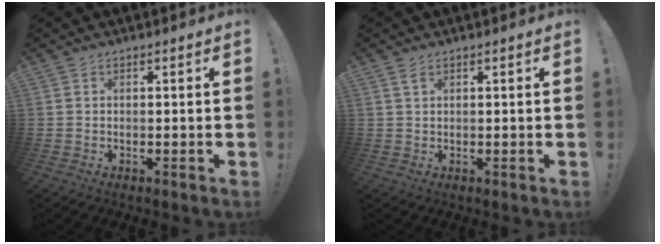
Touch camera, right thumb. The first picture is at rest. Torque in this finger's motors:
{"motor_torque": [0.02, 0.03, 0.09, -0.20, 0.00]}